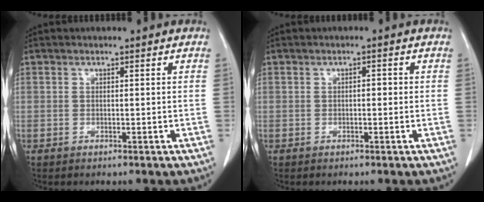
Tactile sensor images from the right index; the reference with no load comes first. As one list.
[{"total": 0.9, "force": [-0.1, 0.4, 0.8], "torque": [-0.010, 0.004, -0.002]}]